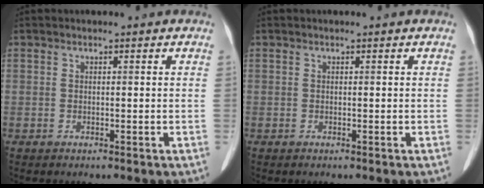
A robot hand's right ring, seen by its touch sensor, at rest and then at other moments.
{"total": 0.0}